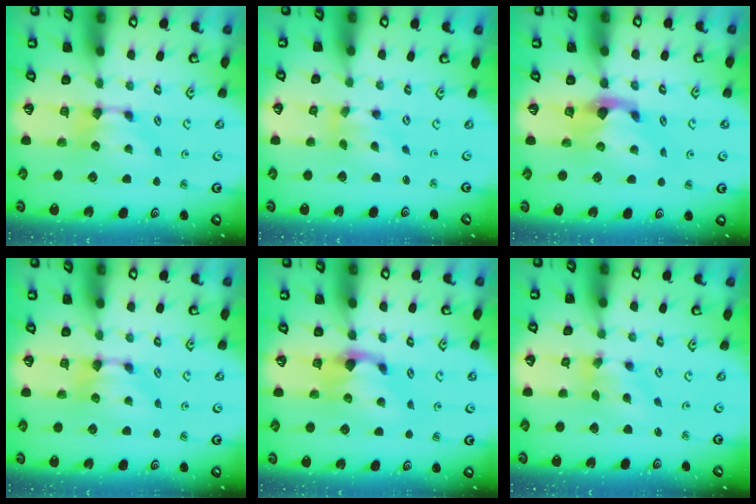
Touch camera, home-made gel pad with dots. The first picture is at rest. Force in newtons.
{"total": 1.9, "press": 1.3, "slide": 1.3}
{"total": 2.1, "press": 1.6, "slide": 1.2}
{"total": 0.0}
{"total": 1.1, "press": 0.6, "slide": 0.9}
{"total": 2.8, "press": 2.4, "slide": 1.5}